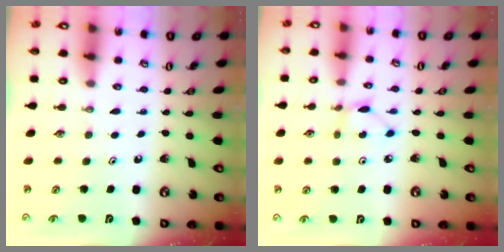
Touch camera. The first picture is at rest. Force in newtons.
{"total": 2.0, "press": 2.0, "slide": 0.3}